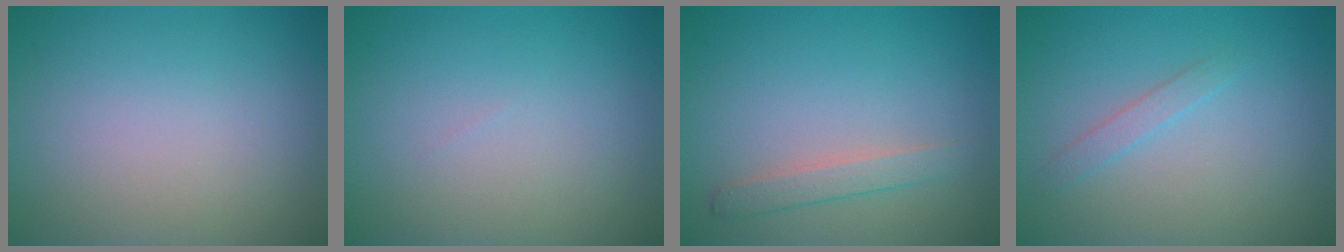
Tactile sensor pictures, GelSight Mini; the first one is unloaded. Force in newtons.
{"total": 0.0}
{"total": 1.7, "press": 1.7, "slide": 0.0}
{"total": 1.2, "press": 1.2, "slide": 0.1}